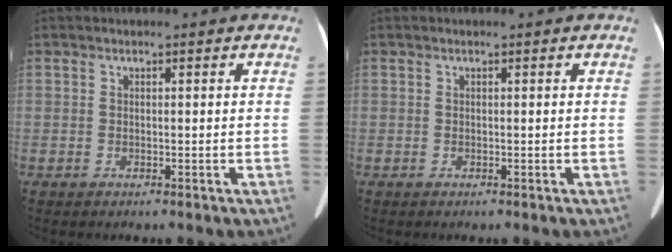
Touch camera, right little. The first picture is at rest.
{"total": 0.0}